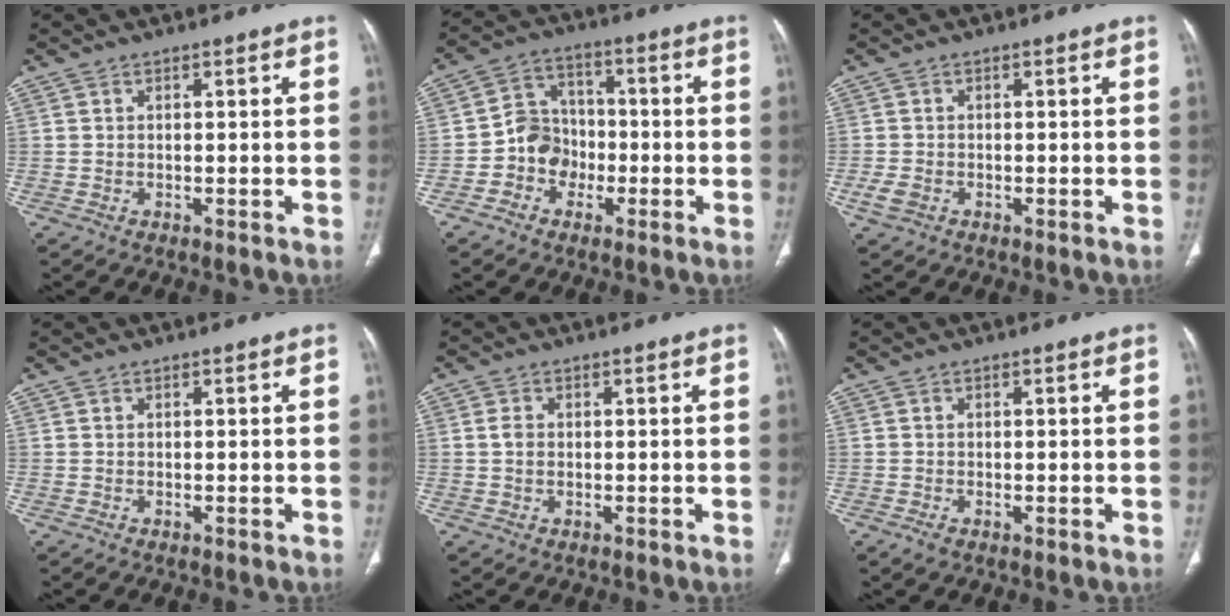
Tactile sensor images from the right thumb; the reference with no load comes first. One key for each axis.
{"total": 8.3, "fx": -2.6, "fy": 7.4, "fz": 2.8, "tx": -0.011, "ty": 0.034, "tz": -0.055}
{"total": 2.5, "fx": -1.0, "fy": 1.8, "fz": 1.4, "tx": -0.031, "ty": 0.002, "tz": -0.017}
{"total": 0.0}
{"total": 2.1, "fx": 0.1, "fy": 1.6, "fz": 1.4, "tx": -0.026, "ty": 0.002, "tz": 0.002}
{"total": 1.4, "fx": -0.6, "fy": 0.8, "fz": 1.0, "tx": -0.023, "ty": -0.002, "tz": -0.009}